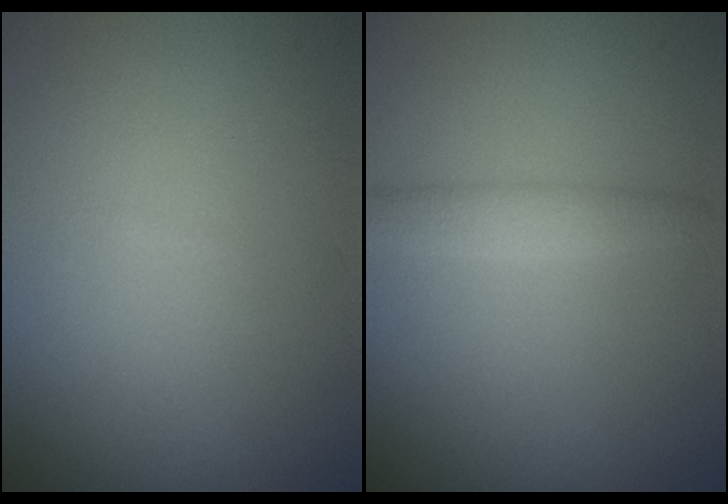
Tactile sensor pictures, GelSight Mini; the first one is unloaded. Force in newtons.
{"total": 1.8, "press": 1.8, "slide": 0.0}